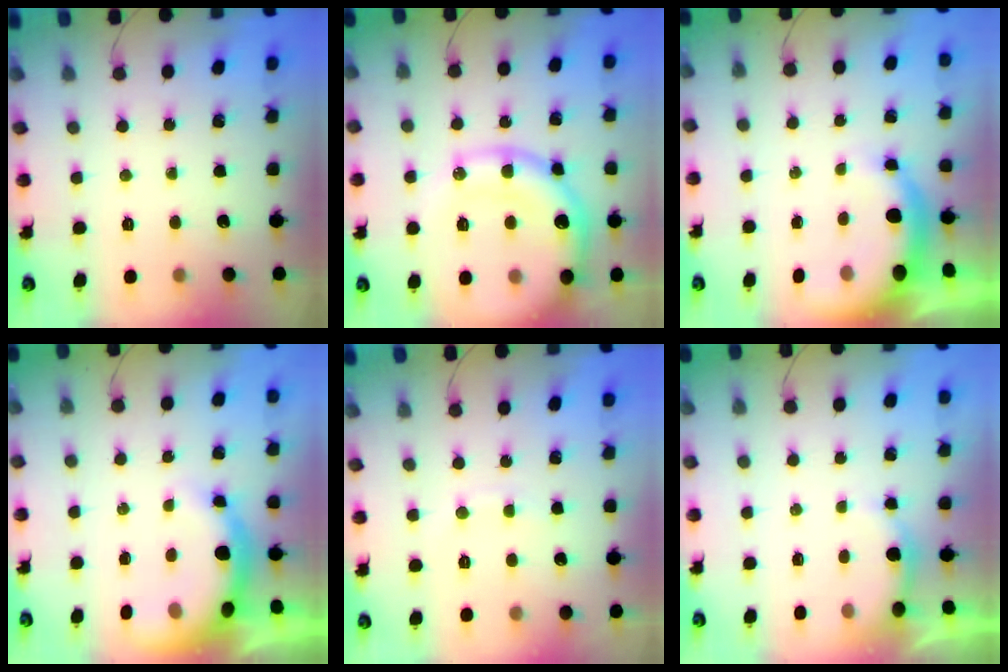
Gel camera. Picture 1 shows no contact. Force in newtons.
{"total": 20.3, "press": 20.0, "slide": 3.6}
{"total": 5.0, "press": 4.9, "slide": 1.0}
{"total": 9.1, "press": 8.9, "slide": 1.7}
{"total": 5.0, "press": 4.8, "slide": 1.4}
{"total": 2.7, "press": 2.5, "slide": 0.8}